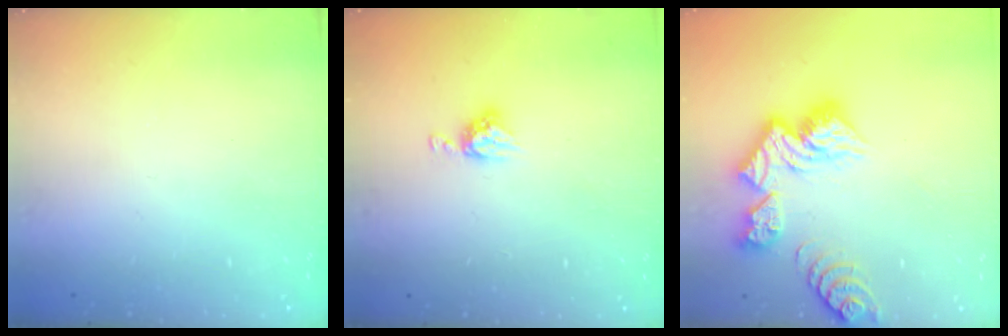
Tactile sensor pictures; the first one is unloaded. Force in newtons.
{"total": 6.4, "press": 6.4, "slide": 0.4}
{"total": 15.7, "press": 15.6, "slide": 1.7}